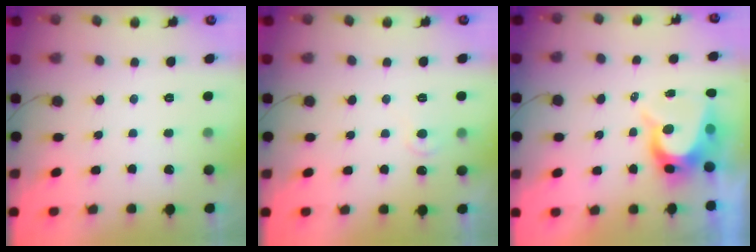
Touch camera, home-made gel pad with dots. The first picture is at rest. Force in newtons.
{"total": 5.3, "press": 5.2, "slide": 0.6}
{"total": 8.0, "press": 7.9, "slide": 0.7}